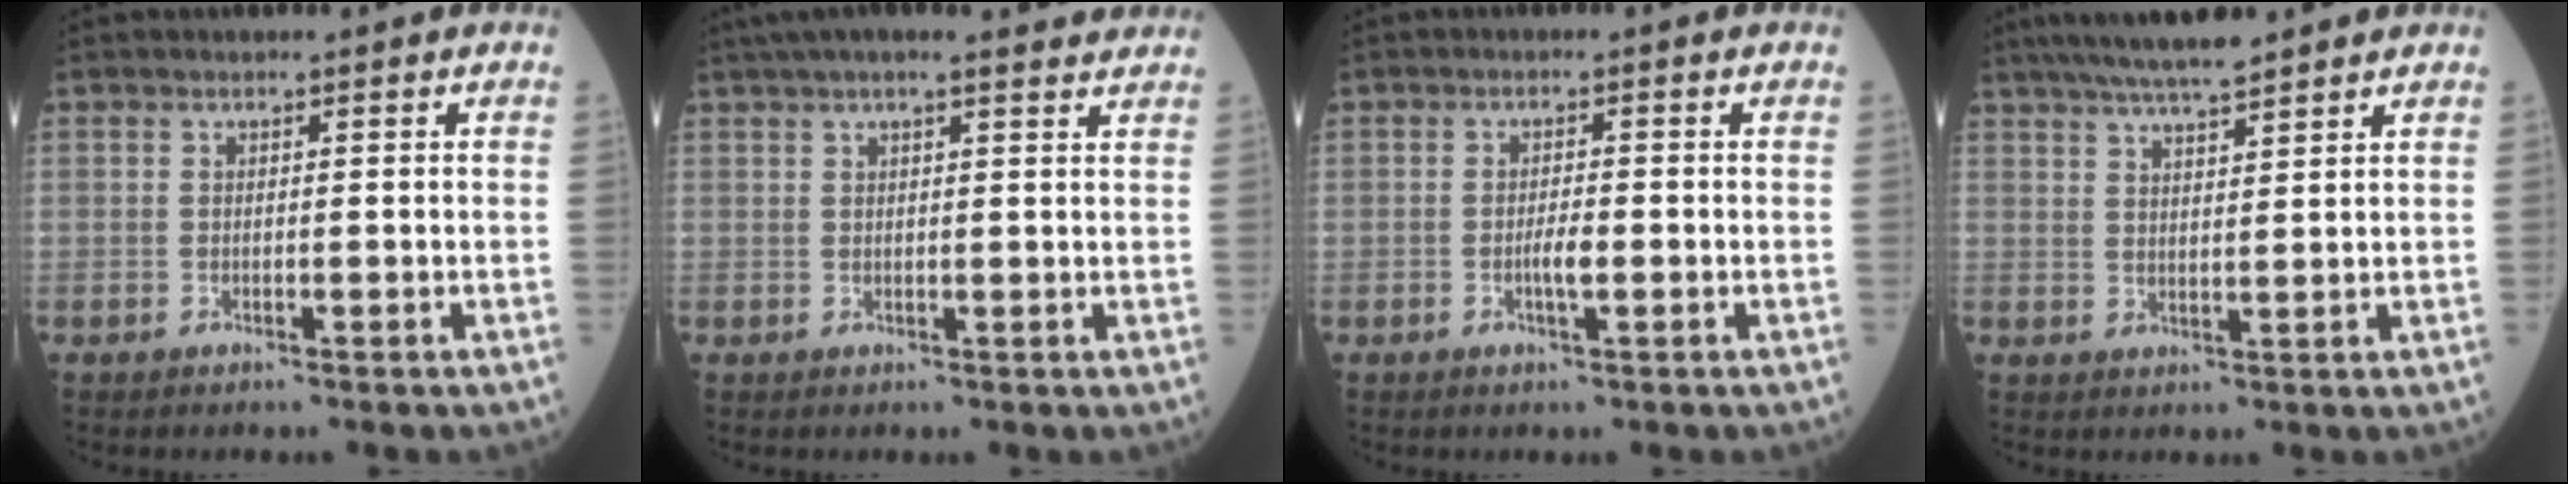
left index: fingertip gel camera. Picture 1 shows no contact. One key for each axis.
{"total": 10.9, "fx": 9.4, "fy": 1.3, "fz": 5.4, "tx": -0.083, "ty": 0.036, "tz": 0.116}
{"total": 2.2, "fx": -0.7, "fy": 0.4, "fz": 2.1, "tx": -0.039, "ty": 0.000, "tz": -0.011}
{"total": 8.8, "fx": 7.5, "fy": 0.8, "fz": 4.6, "tx": -0.076, "ty": 0.024, "tz": 0.122}